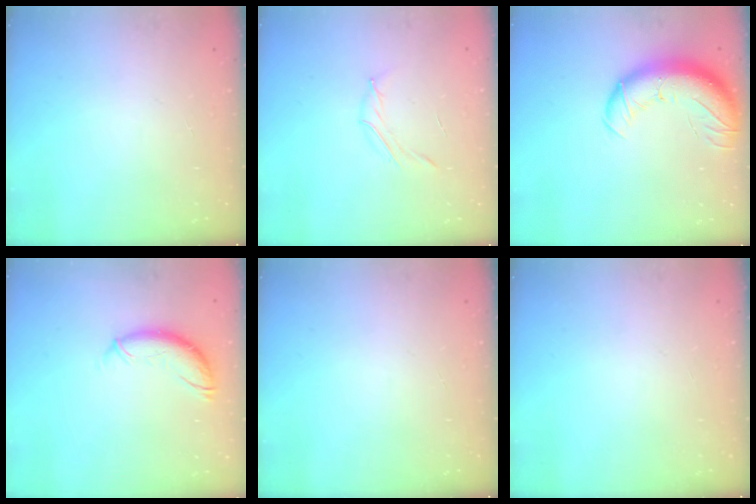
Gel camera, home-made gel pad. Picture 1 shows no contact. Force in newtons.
{"total": 4.2, "press": 4.0, "slide": 1.2}
{"total": 15.2, "press": 14.7, "slide": 3.6}
{"total": 10.8, "press": 10.6, "slide": 1.8}
{"total": 0.0}
{"total": 0.0}